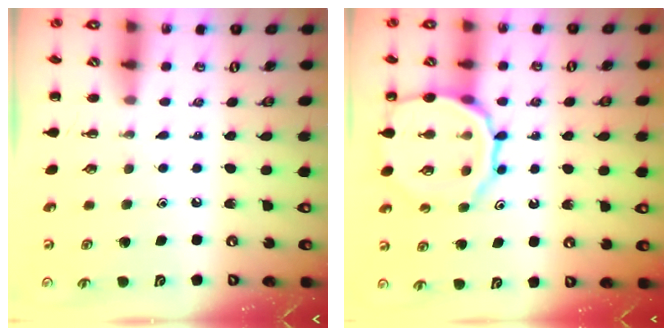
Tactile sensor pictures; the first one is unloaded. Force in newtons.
{"total": 14.3, "press": 14.3, "slide": 1.3}